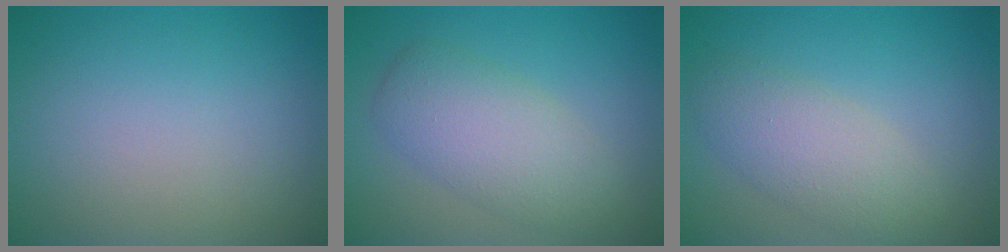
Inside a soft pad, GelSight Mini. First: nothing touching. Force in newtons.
{"total": 5.0, "press": 5.0, "slide": 0.2}
{"total": 3.9, "press": 3.9, "slide": 0.0}